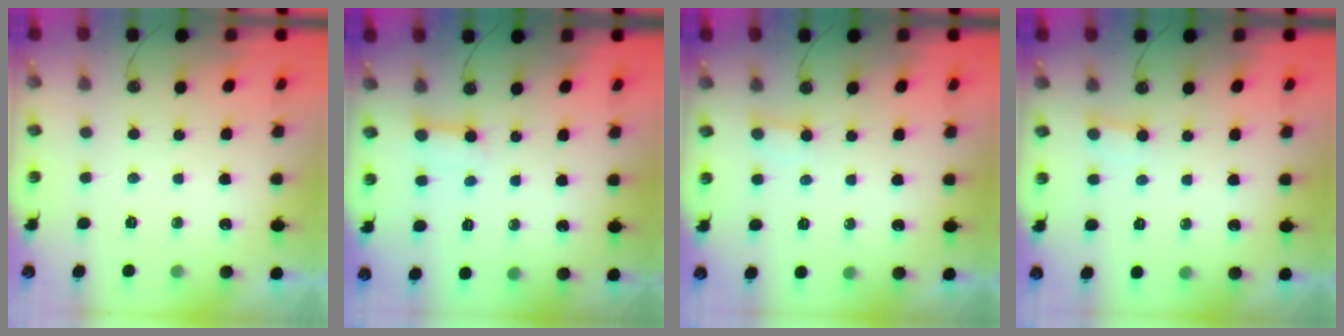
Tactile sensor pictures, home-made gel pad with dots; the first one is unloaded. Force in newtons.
{"total": 3.4, "press": 3.3, "slide": 0.5}
{"total": 2.9, "press": 2.9, "slide": 0.2}
{"total": 2.7, "press": 2.7, "slide": 0.2}